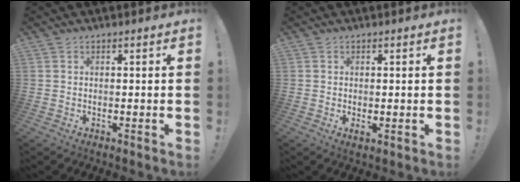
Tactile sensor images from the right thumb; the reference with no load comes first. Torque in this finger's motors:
{"motor_torque": [-0.34, 0.12, -0.32, 0.37, 0.00]}